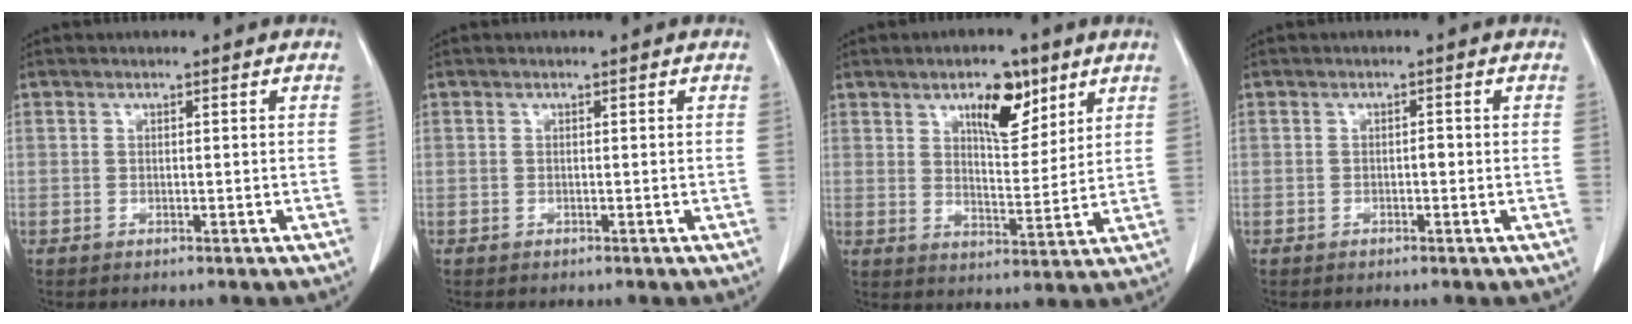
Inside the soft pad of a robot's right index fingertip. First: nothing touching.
{"total": 0.0}
{"total": 8.6, "force": [5.0, 3.3, 6.2], "torque": [-0.097, 0.003, 0.082]}
{"total": 0.8, "force": [-0.2, 0.3, 0.7], "torque": [-0.009, 0.003, -0.005]}